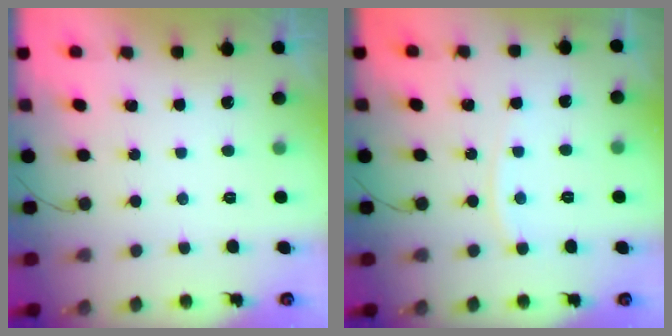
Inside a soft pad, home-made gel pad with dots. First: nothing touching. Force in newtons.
{"total": 4.3, "press": 4.3, "slide": 0.4}